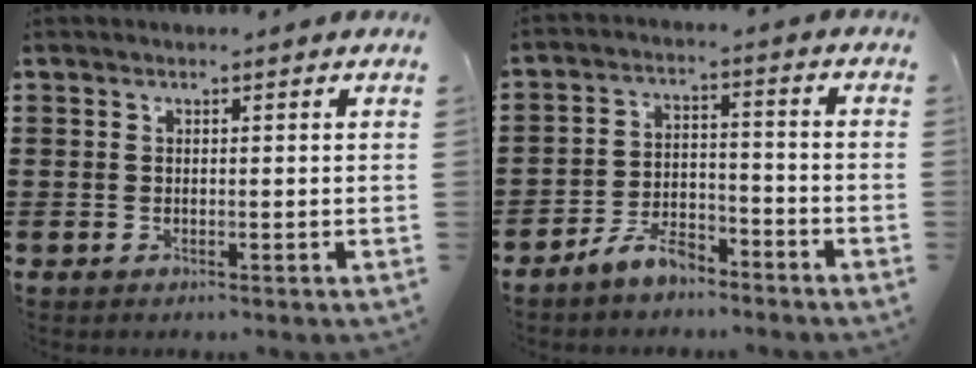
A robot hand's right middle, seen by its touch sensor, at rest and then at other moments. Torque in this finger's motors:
{"motor_torque": [2.14, 0.00, 0.09, 0.09]}